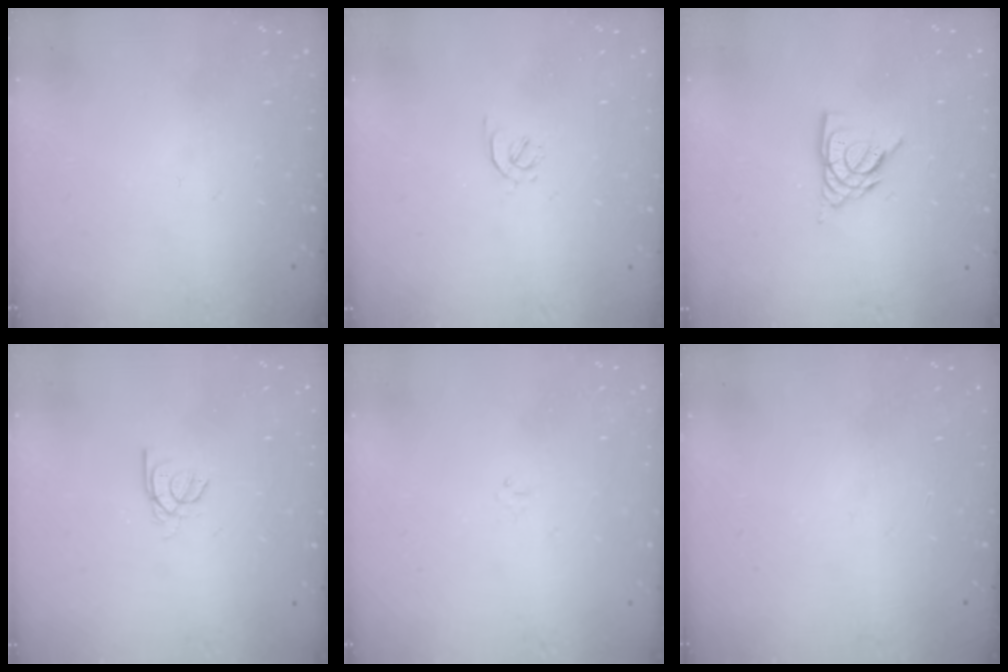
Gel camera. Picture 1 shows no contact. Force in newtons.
{"total": 1.6, "press": 1.6, "slide": 0.4}
{"total": 7.3, "press": 7.3, "slide": 0.6}
{"total": 2.2, "press": 2.2, "slide": 0.2}
{"total": 0.7, "press": 0.5, "slide": 0.4}
{"total": 0.0}